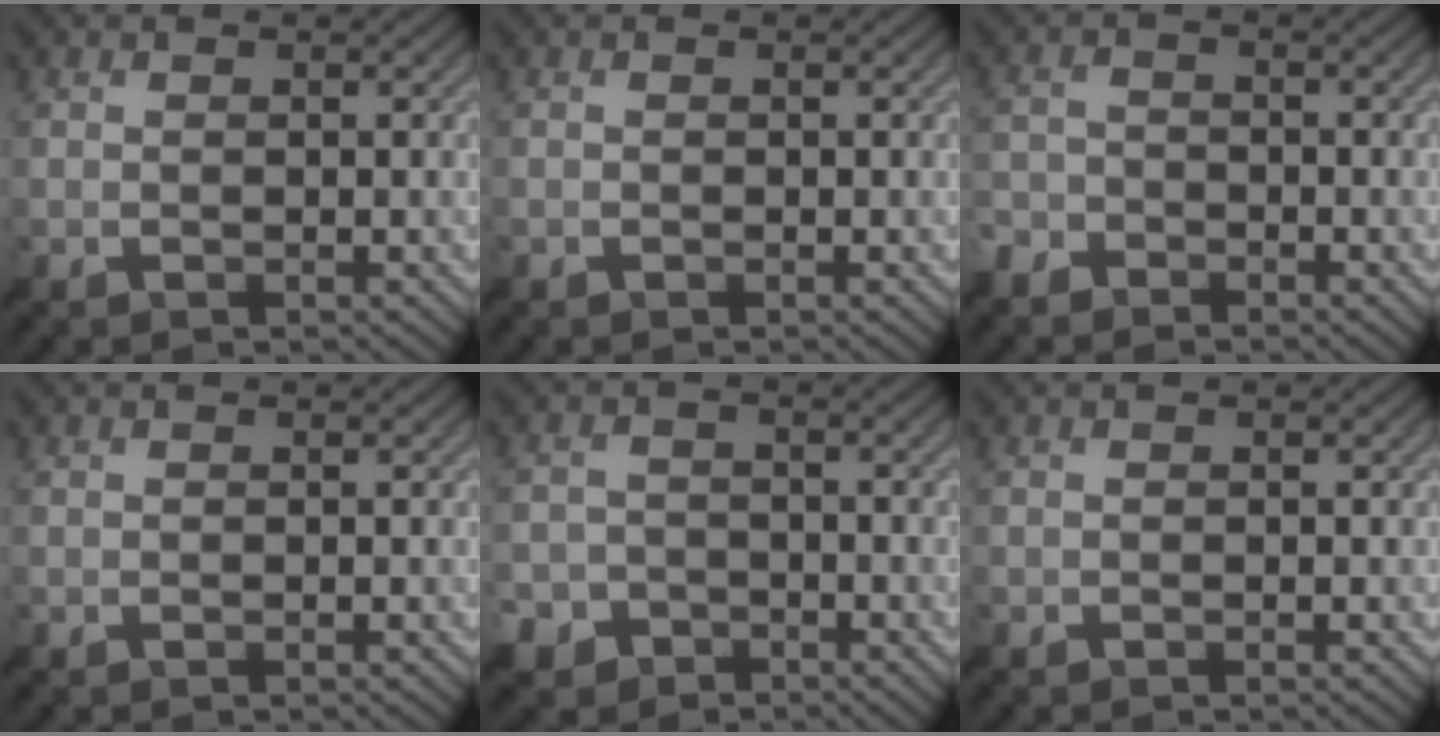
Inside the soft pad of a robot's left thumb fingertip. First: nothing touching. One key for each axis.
{"total": 0.0}
{"total": 3.0, "fx": -2.5, "fy": 1.6, "fz": 0.5, "tx": -0.010, "ty": -0.004, "tz": -0.066}
{"total": 0.0}
{"total": 4.8, "fx": -3.3, "fy": 3.4, "fz": 0.9, "tx": -0.011, "ty": -0.005, "tz": -0.064}
{"total": 0.0}